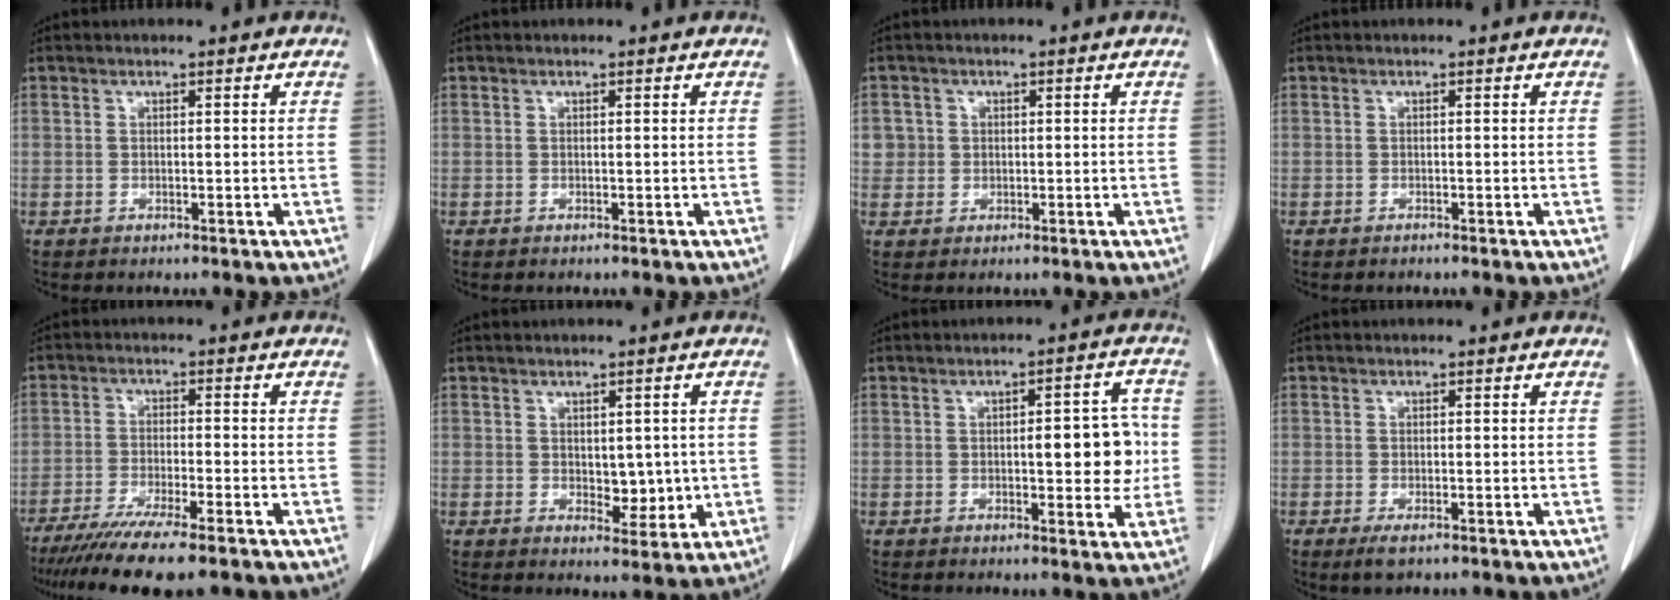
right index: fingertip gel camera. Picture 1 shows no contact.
{"total": 0.0}
{"total": 3.4, "force": [0.5, 3.3, -0.3], "torque": [0.024, 0.007, 0.008]}
{"total": 0.0}
{"total": 11.3, "force": [-8.7, 0.5, 7.2], "torque": [-0.113, -0.027, -0.138]}
{"total": 4.4, "force": [0.0, 2.6, 3.5], "torque": [-0.040, -0.005, 0.009]}
{"total": 7.6, "force": [-0.2, 2.7, 7.1], "torque": [-0.087, 0.014, 0.001]}
{"total": 2.1, "force": [-1.2, 0.6, 1.6], "torque": [-0.032, -0.005, -0.017]}